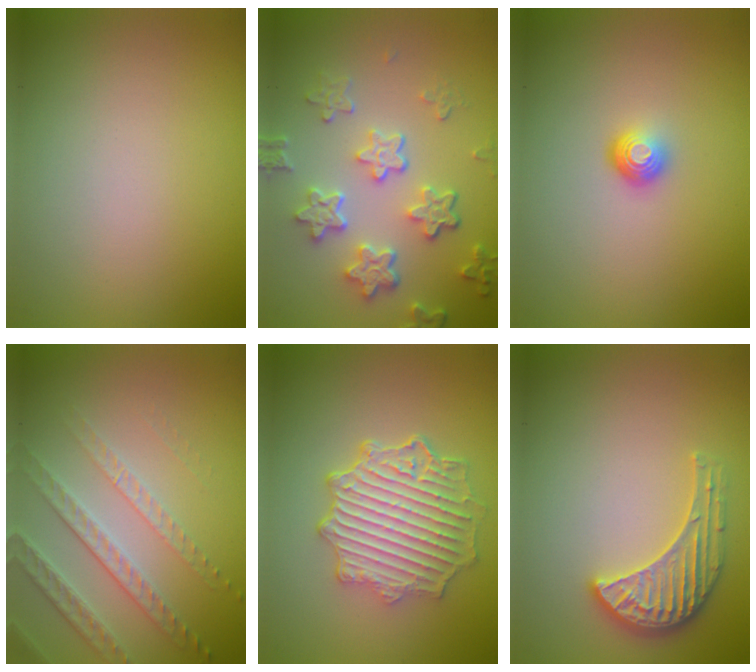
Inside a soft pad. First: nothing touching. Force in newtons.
{"total": 5.3, "press": 4.1, "slide": 3.4}
{"total": 1.6, "press": 1.0, "slide": 1.3}
{"total": 3.4, "press": 3.2, "slide": 1.3}
{"total": 5.7, "press": 5.0, "slide": 2.8}
{"total": 3.4, "press": 3.4, "slide": 0.6}